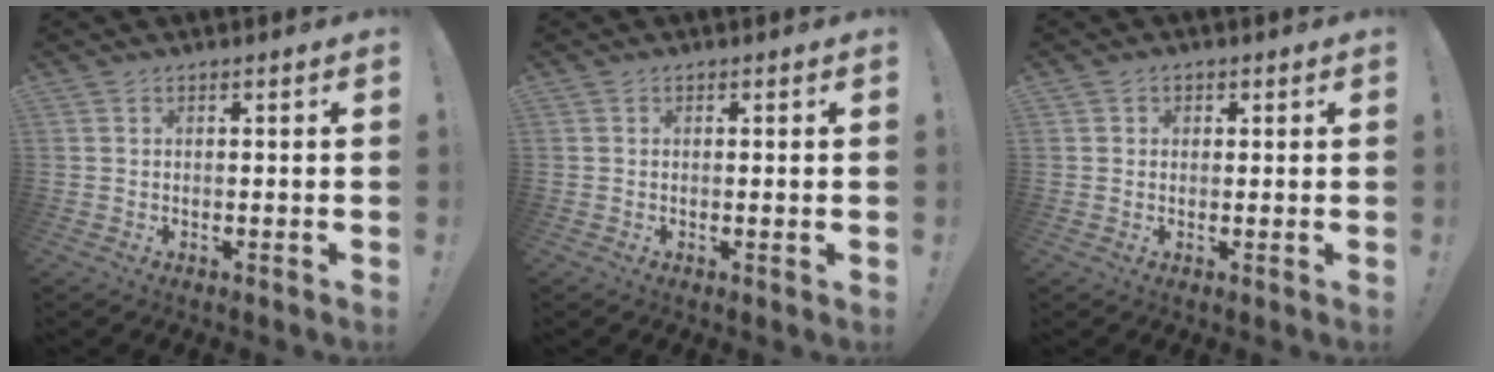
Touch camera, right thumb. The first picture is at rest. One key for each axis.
{"total": 0.6, "fx": 0.0, "fy": -0.1, "fz": 0.6, "tx": -0.011, "ty": 0.000, "tz": -0.001}
{"total": 1.5, "fx": 0.2, "fy": 1.4, "fz": 0.5, "tx": -0.009, "ty": 0.004, "tz": 0.002}